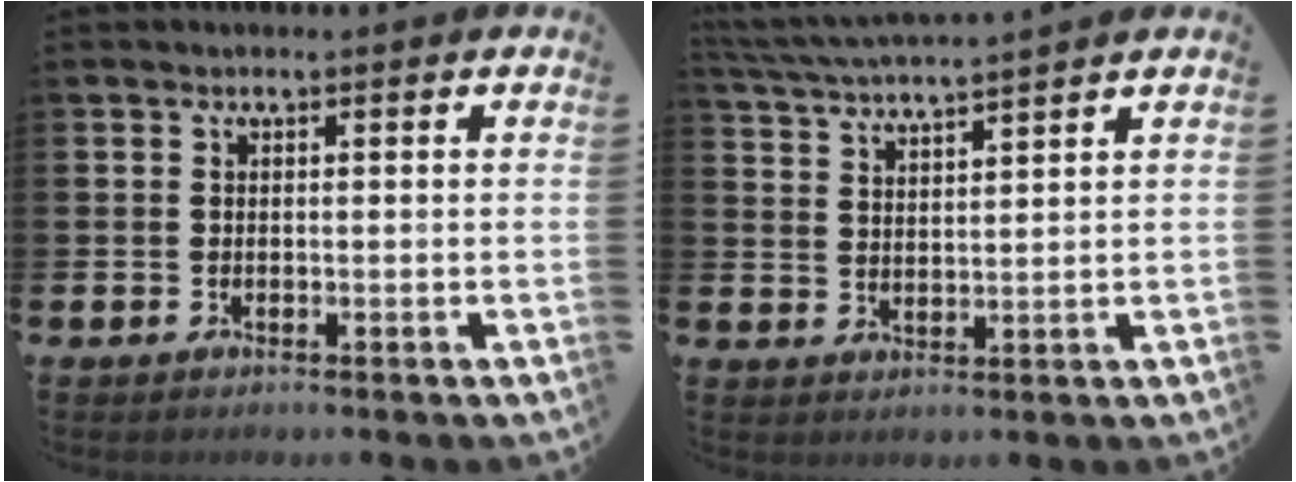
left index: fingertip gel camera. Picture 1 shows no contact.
{"total": 4.3, "force": [4.2, -0.6, 0.7], "torque": [-0.027, -0.029, 0.072]}